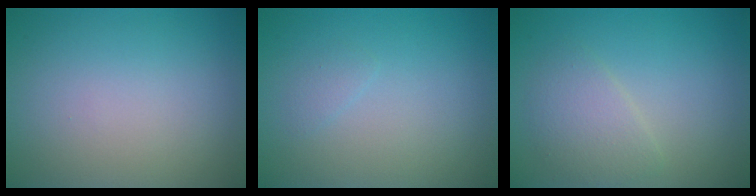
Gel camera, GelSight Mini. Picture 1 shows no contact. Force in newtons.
{"total": 0.7, "press": 0.7, "slide": 0.1}
{"total": 2.5, "press": 2.5, "slide": 0.1}